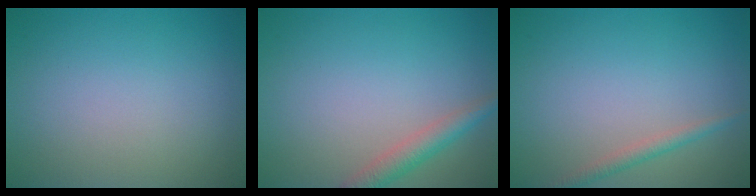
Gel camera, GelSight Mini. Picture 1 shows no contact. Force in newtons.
{"total": 2.6, "press": 2.6, "slide": 0.2}
{"total": 1.5, "press": 1.5, "slide": 0.0}